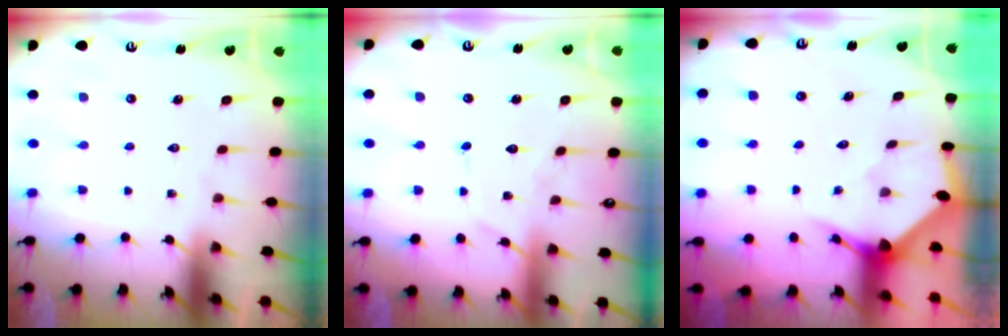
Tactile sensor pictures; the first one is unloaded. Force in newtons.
{"total": 8.5, "press": 8.5, "slide": 0.9}
{"total": 2.9, "press": 2.9, "slide": 0.3}